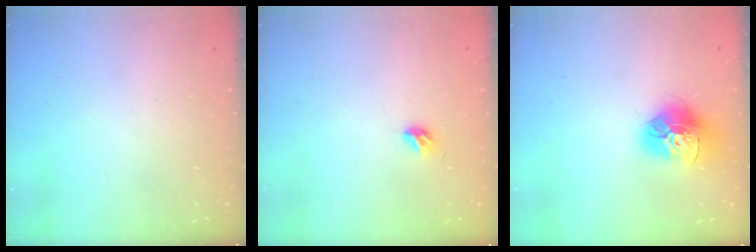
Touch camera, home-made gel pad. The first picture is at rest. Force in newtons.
{"total": 4.0, "press": 3.9, "slide": 1.0}
{"total": 15.5, "press": 15.4, "slide": 1.7}